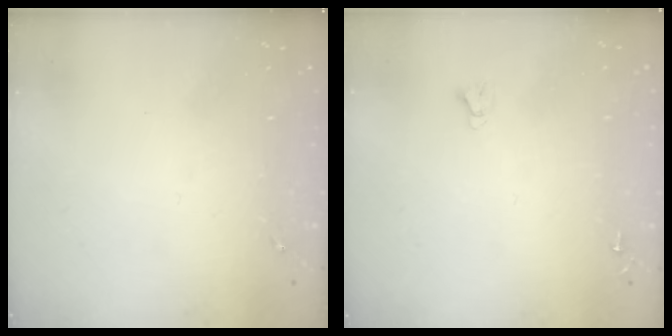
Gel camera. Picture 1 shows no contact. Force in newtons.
{"total": 2.4, "press": 2.4, "slide": 0.2}